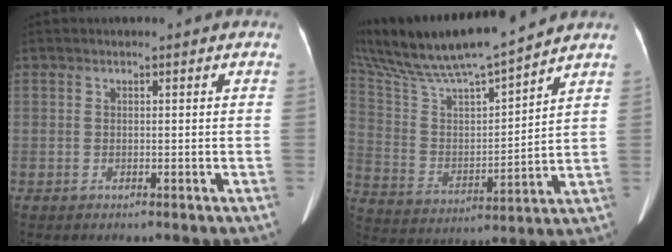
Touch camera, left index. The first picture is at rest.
{"total": 20.2, "force": [17.8, 1.0, 9.5], "torque": [-0.191, 0.016, 0.320]}